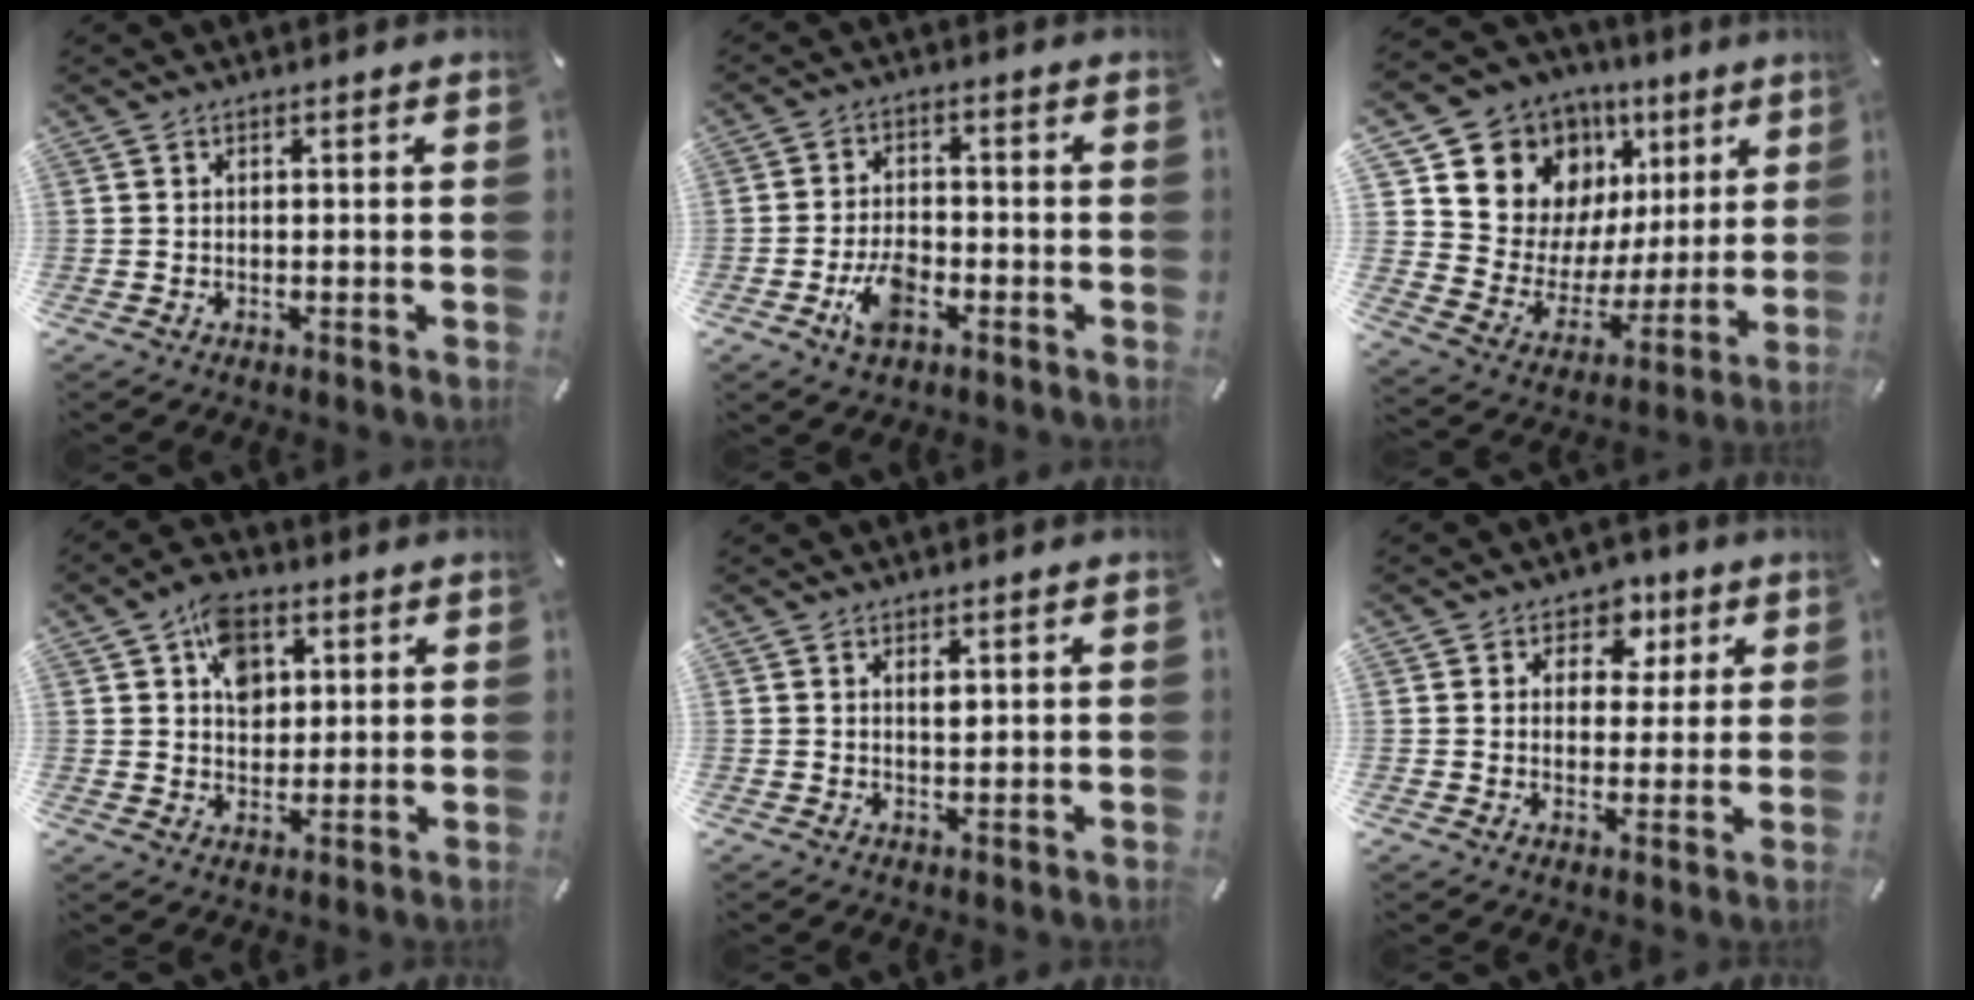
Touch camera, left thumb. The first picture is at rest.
{"total": 7.4, "force": [-3.4, 4.2, 5.1], "torque": [-0.103, 0.016, -0.061]}
{"total": 15.7, "force": [9.1, 11.9, 4.6], "torque": [-0.087, -0.073, 0.177]}
{"total": 8.4, "force": [3.2, 6.4, 4.4], "torque": [-0.060, -0.002, 0.056]}
{"total": 1.5, "force": [0.7, 0.6, 1.2], "torque": [-0.017, -0.002, 0.010]}
{"total": 6.7, "force": [2.3, 5.7, 2.7], "torque": [-0.023, -0.011, 0.032]}